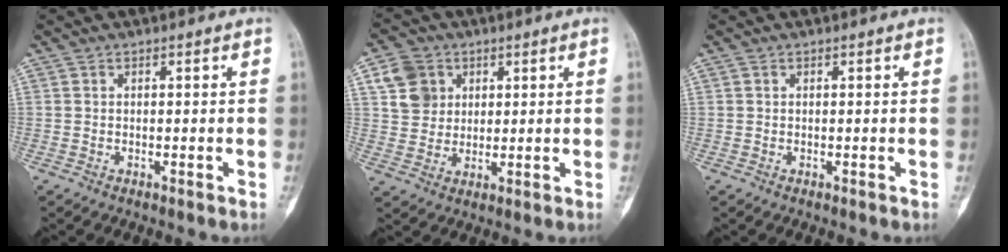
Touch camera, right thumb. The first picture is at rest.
{"total": 7.4, "force": [2.7, 6.4, 2.5], "torque": [-0.021, 0.000, 0.054]}
{"total": 0.0}